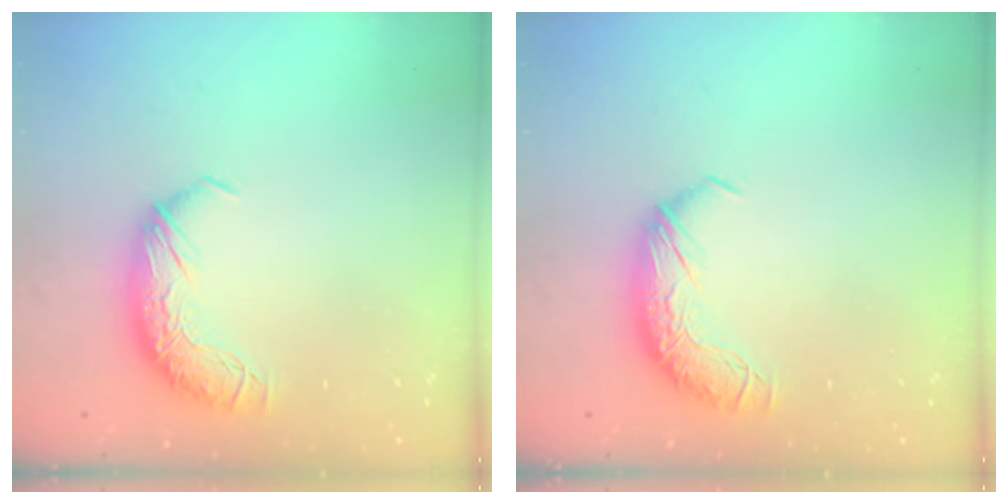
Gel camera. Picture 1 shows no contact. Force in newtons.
{"total": 0.0}